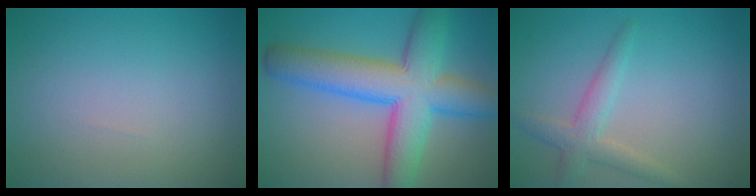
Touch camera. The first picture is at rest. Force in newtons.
{"total": 9.5, "press": 9.4, "slide": 0.3}
{"total": 2.6, "press": 2.6, "slide": 0.1}